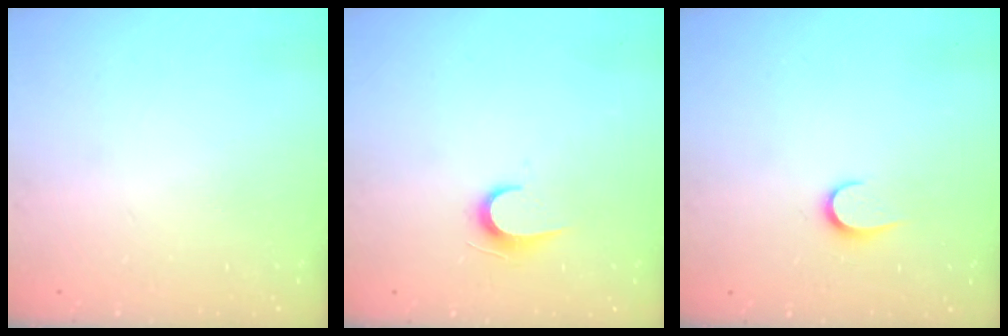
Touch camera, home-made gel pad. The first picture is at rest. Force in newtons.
{"total": 6.1, "press": 6.0, "slide": 0.6}
{"total": 5.0, "press": 5.0, "slide": 0.5}